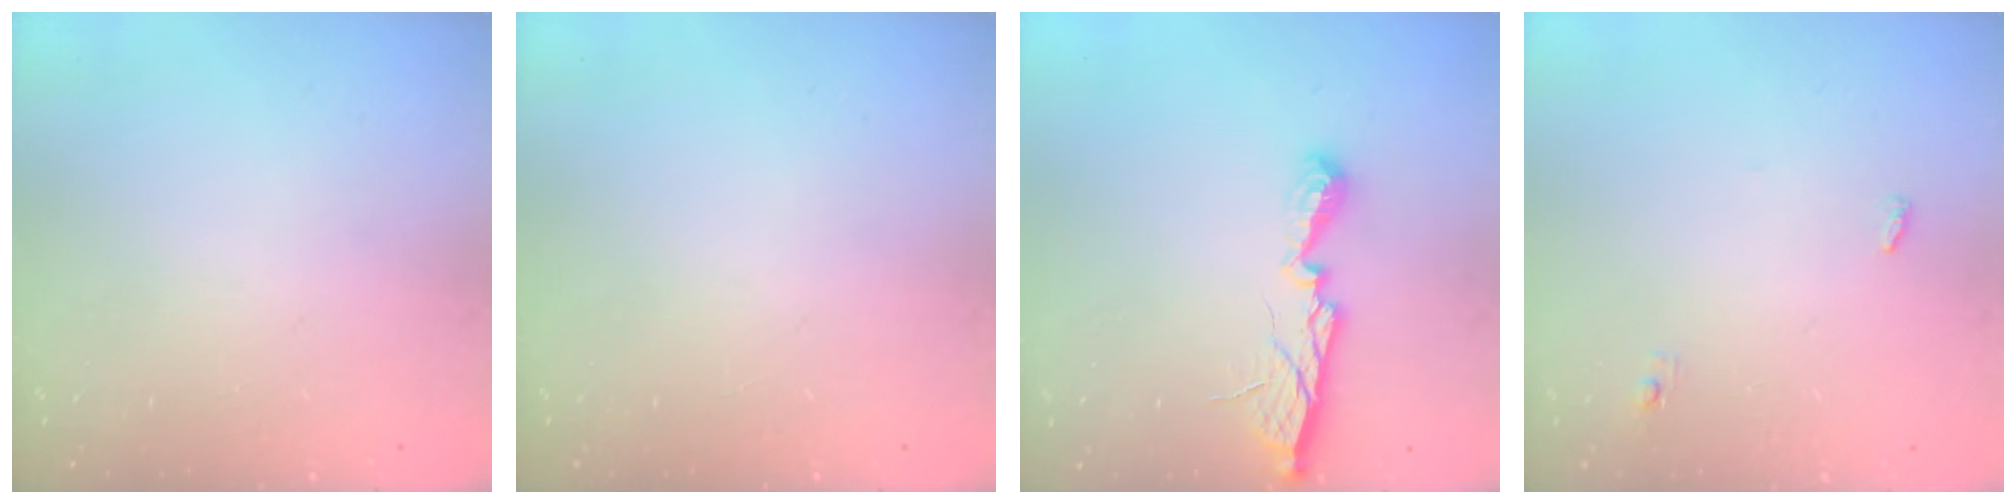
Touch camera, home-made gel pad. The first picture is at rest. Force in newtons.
{"total": 0.0}
{"total": 9.7, "press": 9.7, "slide": 0.9}
{"total": 3.4, "press": 3.3, "slide": 0.9}